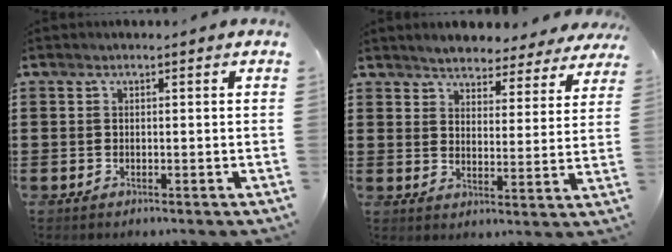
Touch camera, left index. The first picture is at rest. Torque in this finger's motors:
{"motor_torque": [2.14, 0.00, 0.28, 0.08]}